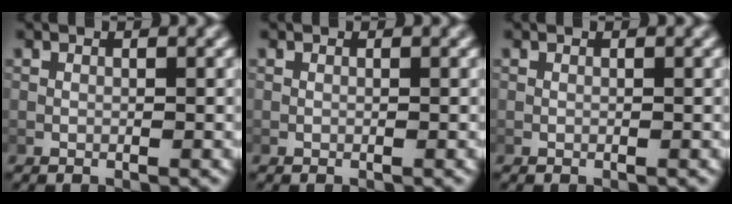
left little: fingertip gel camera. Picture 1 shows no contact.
{"total": 0.0}
{"total": 0.0}